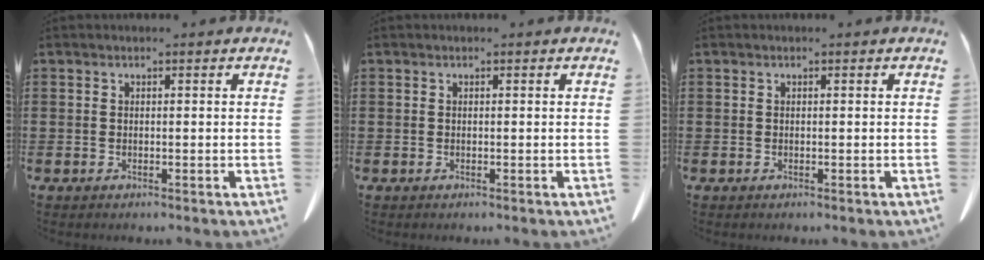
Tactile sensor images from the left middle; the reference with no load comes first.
{"total": 0.0}
{"total": 0.0}